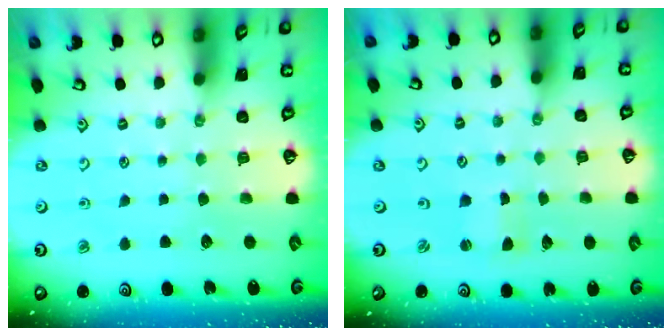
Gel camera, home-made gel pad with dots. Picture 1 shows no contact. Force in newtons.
{"total": 0.8, "press": 0.8, "slide": 0.3}